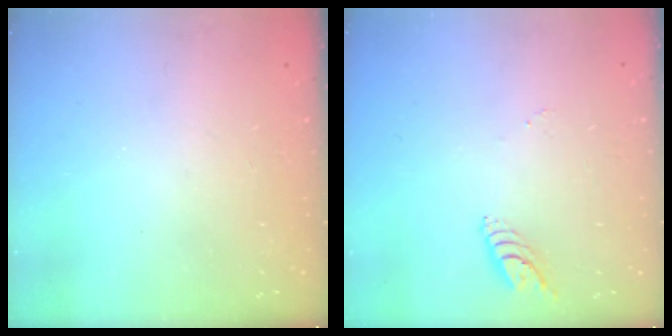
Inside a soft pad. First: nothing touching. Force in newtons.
{"total": 6.0, "press": 6.0, "slide": 0.4}